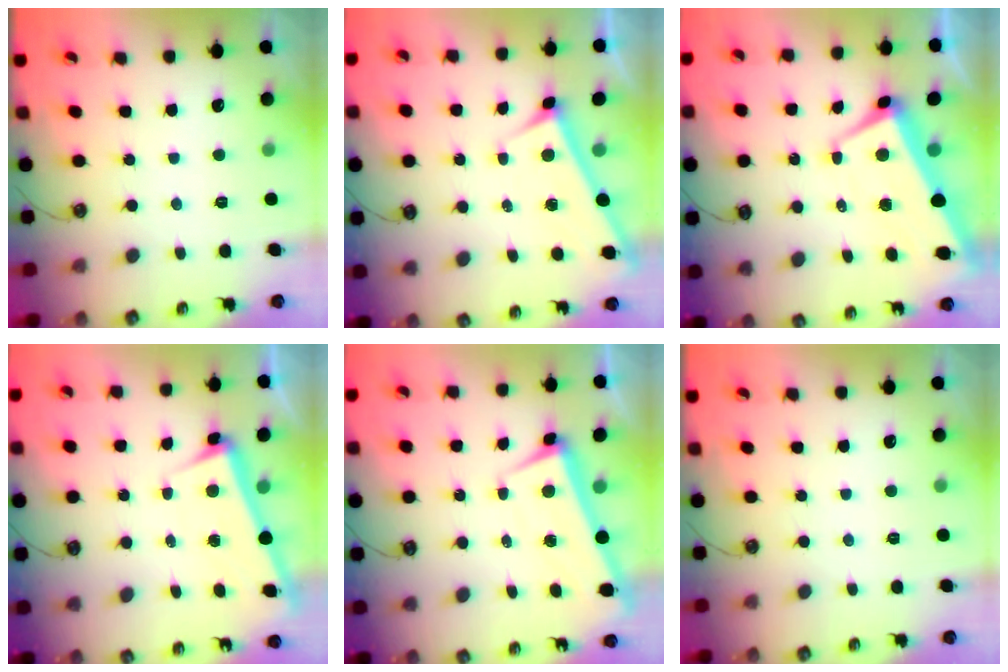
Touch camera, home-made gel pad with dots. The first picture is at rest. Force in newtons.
{"total": 3.7, "press": 3.7, "slide": 0.2}
{"total": 1.6, "press": 0.9, "slide": 1.3}
{"total": 3.3, "press": 3.1, "slide": 1.1}
{"total": 1.7, "press": 0.7, "slide": 1.6}
{"total": 0.0}